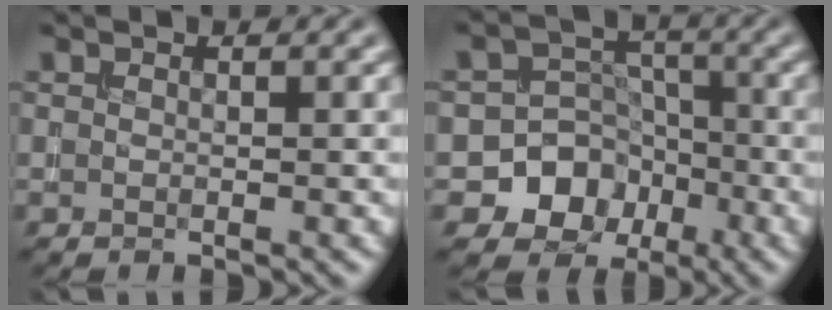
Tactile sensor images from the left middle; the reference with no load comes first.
{"total": 8.6, "force": [-3.9, 7.4, 1.9], "torque": [-0.006, -0.006, -0.087]}